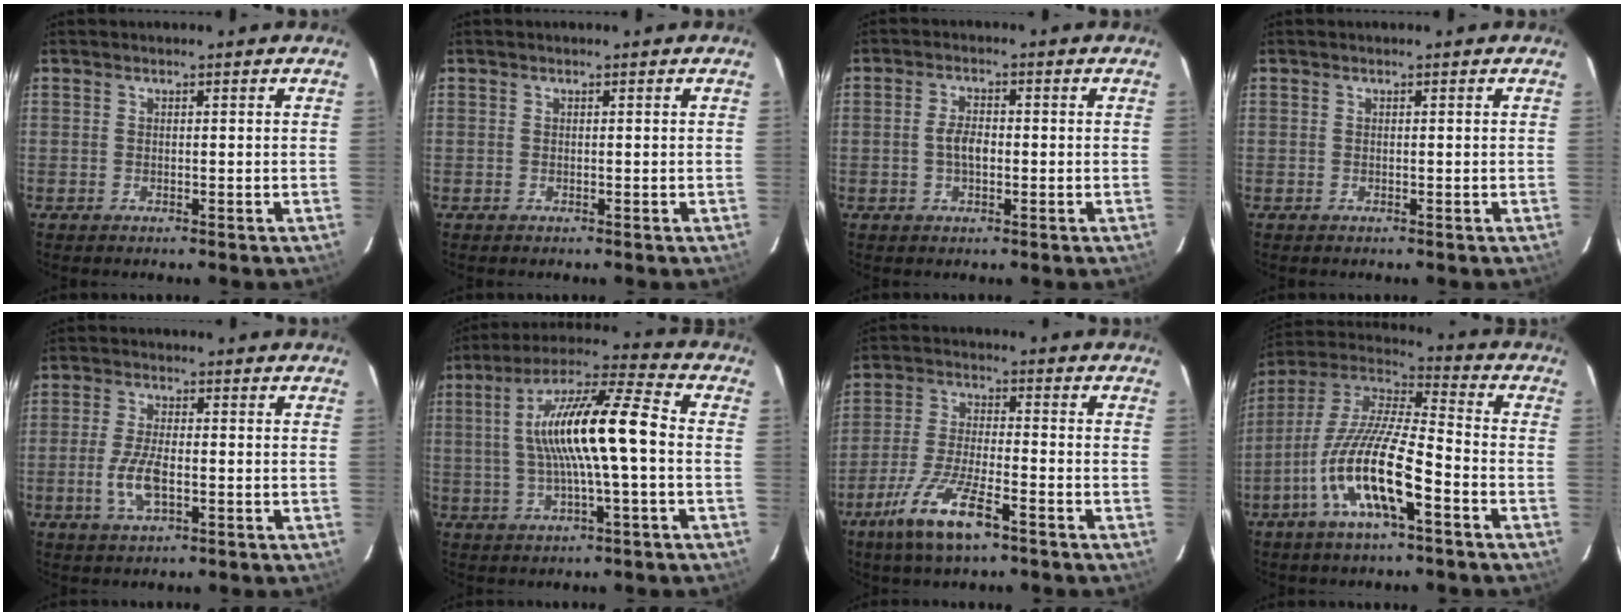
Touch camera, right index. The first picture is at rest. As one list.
[{"total": 0.0}, {"total": 3.3, "force": [-0.6, 1.6, 2.8], "torque": [-0.057, 0.005, -0.009]}, {"total": 0.0}, {"total": 6.9, "force": [-1.9, 2.8, 6.0], "torque": [-0.129, -0.004, -0.036]}, {"total": 15.5, "force": [0.0, 1.5, 15.4], "torque": [-0.280, 0.019, -0.003]}, {"total": 11.7, "force": [-7.0, 2.6, 9.0], "torque": [-0.195, -0.015, -0.133]}, {"total": 16.9, "force": [-7.3, 3.5, 14.8], "torque": [-0.288, -0.018, -0.147]}]